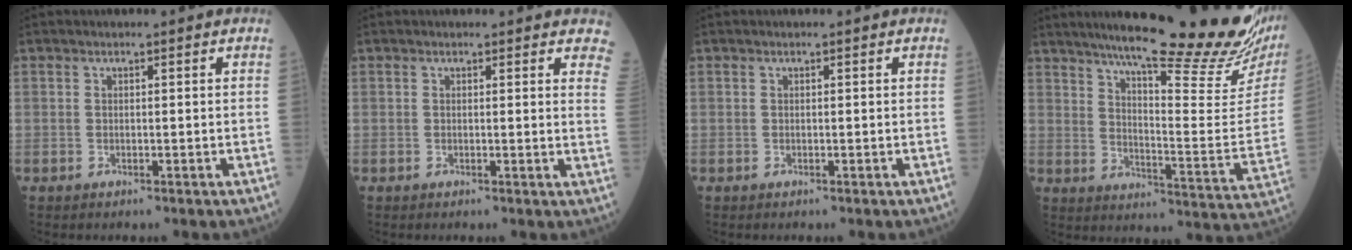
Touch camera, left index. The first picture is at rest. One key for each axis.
{"total": 8.4, "fx": 7.7, "fy": 2.3, "fz": 2.5, "tx": 0.002, "ty": -0.025, "tz": 0.056}
{"total": 0.0}
{"total": 28.3, "fx": 23.0, "fy": 1.5, "fz": 16.5, "tx": -0.238, "ty": -0.070, "tz": 0.297}